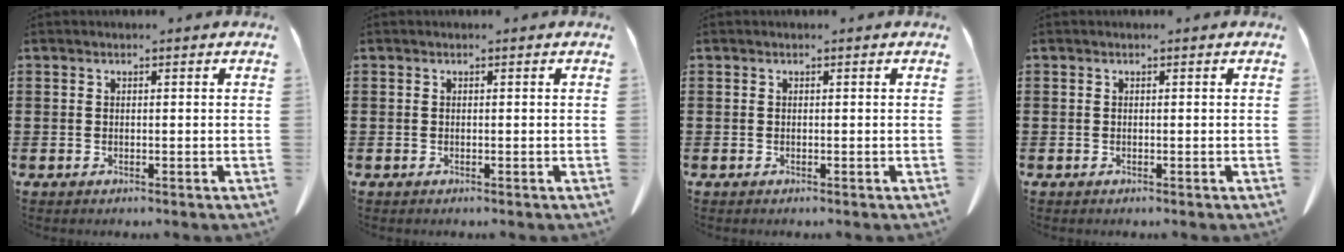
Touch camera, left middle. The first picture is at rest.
{"total": 0.0}
{"total": 0.0}
{"total": 0.0}